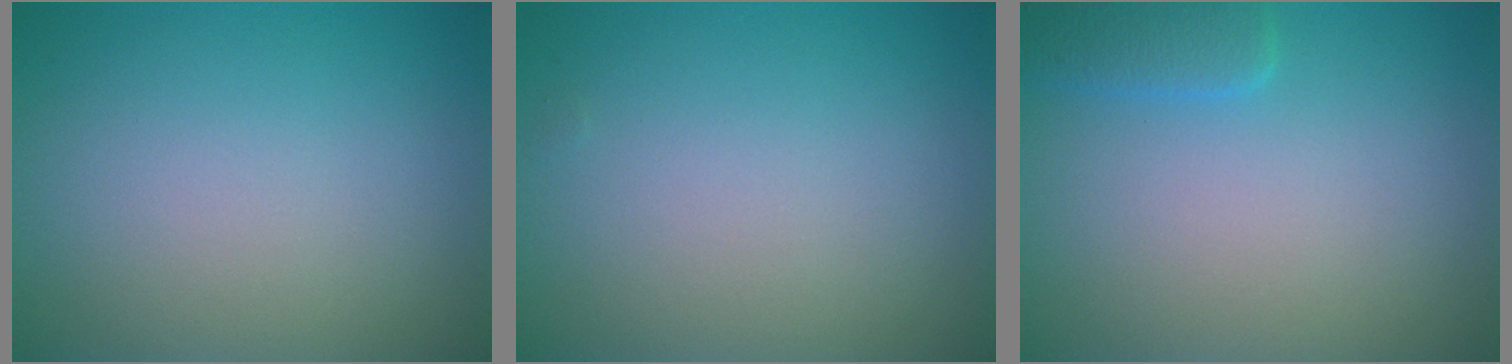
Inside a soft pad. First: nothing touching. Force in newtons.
{"total": 0.0}
{"total": 2.0, "press": 2.0, "slide": 0.1}